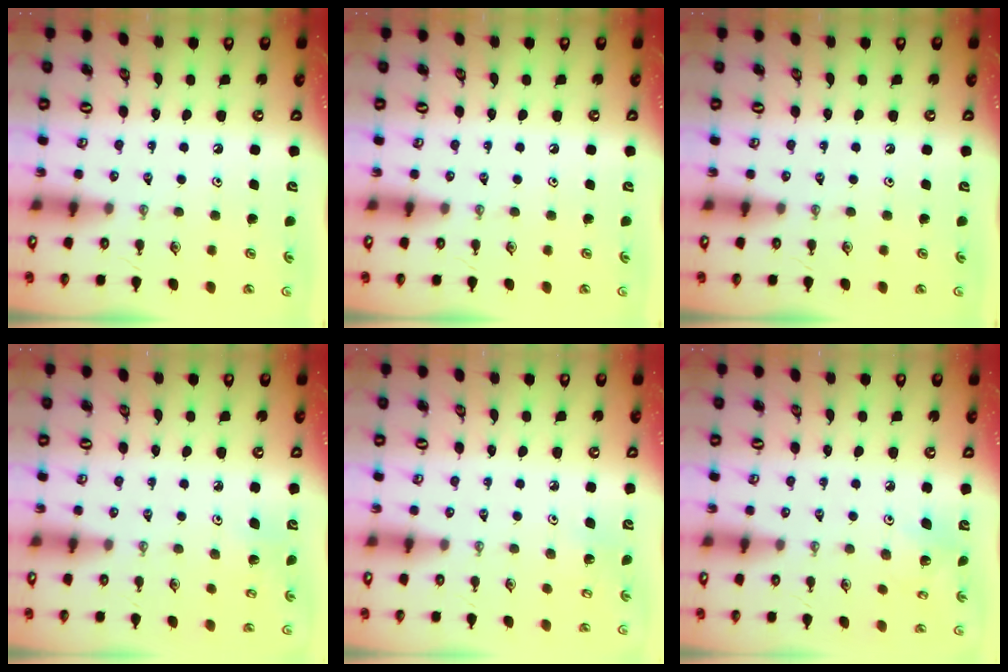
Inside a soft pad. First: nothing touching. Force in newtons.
{"total": 0.0}
{"total": 0.0}
{"total": 3.3, "press": 3.1, "slide": 1.1}
{"total": 3.5, "press": 3.5, "slide": 0.2}
{"total": 3.7, "press": 3.6, "slide": 0.3}